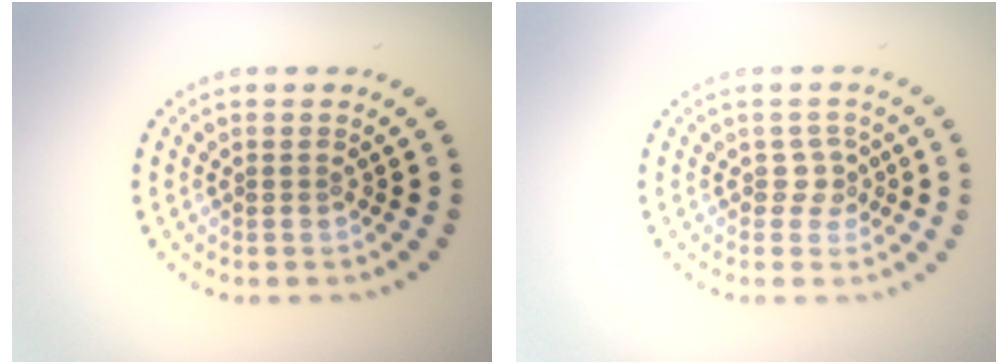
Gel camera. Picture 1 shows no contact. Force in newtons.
{"total": 1.6, "press": 1.4, "slide": 0.9}